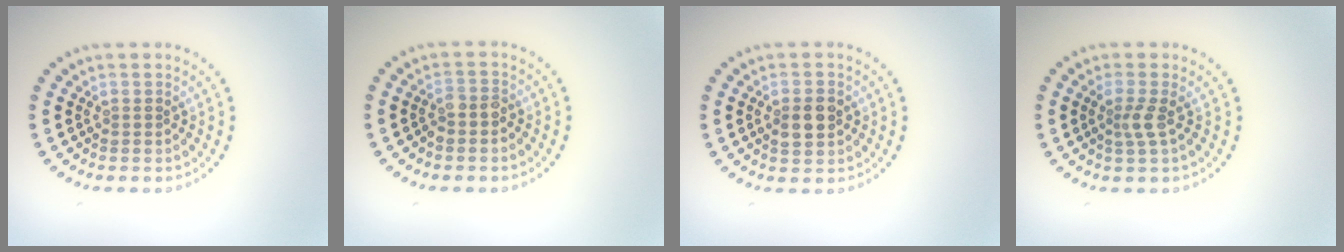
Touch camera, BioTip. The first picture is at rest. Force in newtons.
{"total": 1.7, "press": 1.5, "slide": 0.8}
{"total": 2.8, "press": 2.8, "slide": 0.2}
{"total": 1.8, "press": 1.3, "slide": 1.3}